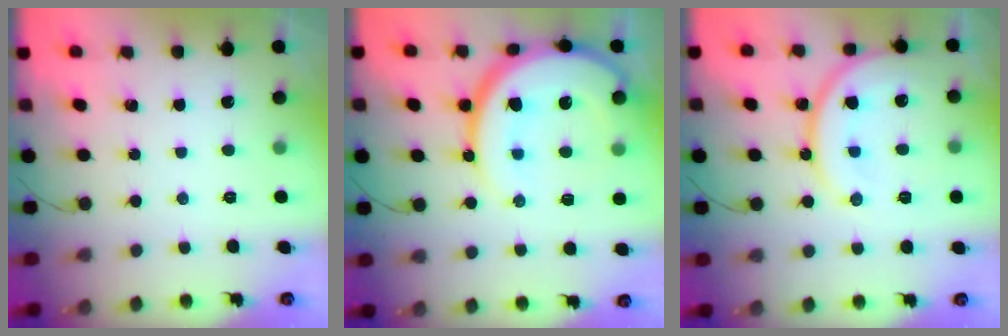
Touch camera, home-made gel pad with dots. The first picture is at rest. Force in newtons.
{"total": 21.8, "press": 21.7, "slide": 2.0}
{"total": 15.4, "press": 15.3, "slide": 1.6}